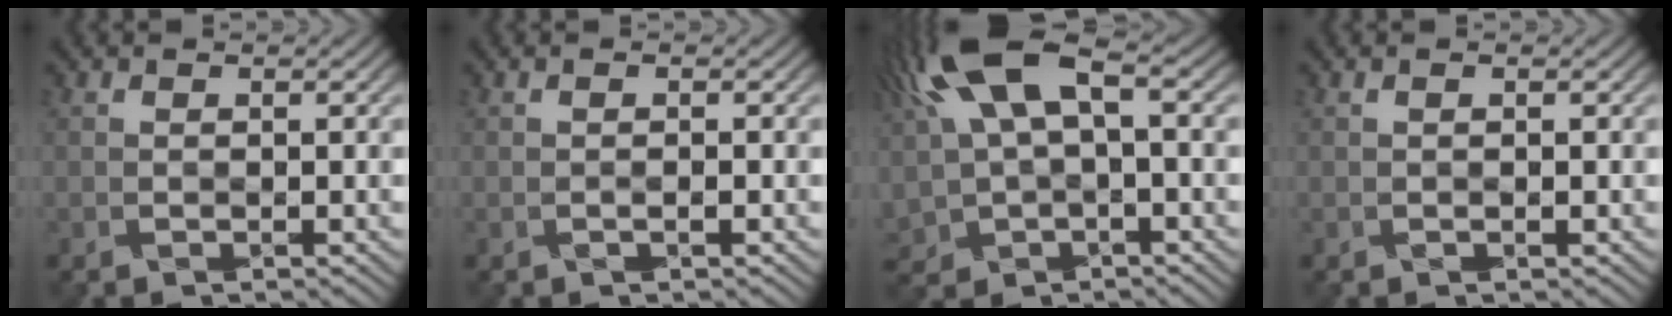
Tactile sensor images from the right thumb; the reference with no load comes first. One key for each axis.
{"total": 0.5, "fx": -0.1, "fy": 0.0, "fz": 0.5, "tx": -0.012, "ty": -0.001, "tz": -0.002}
{"total": 13.1, "fx": 3.9, "fy": 6.4, "fz": 10.7, "tx": -0.271, "ty": 0.007, "tz": 0.083}
{"total": 0.0}